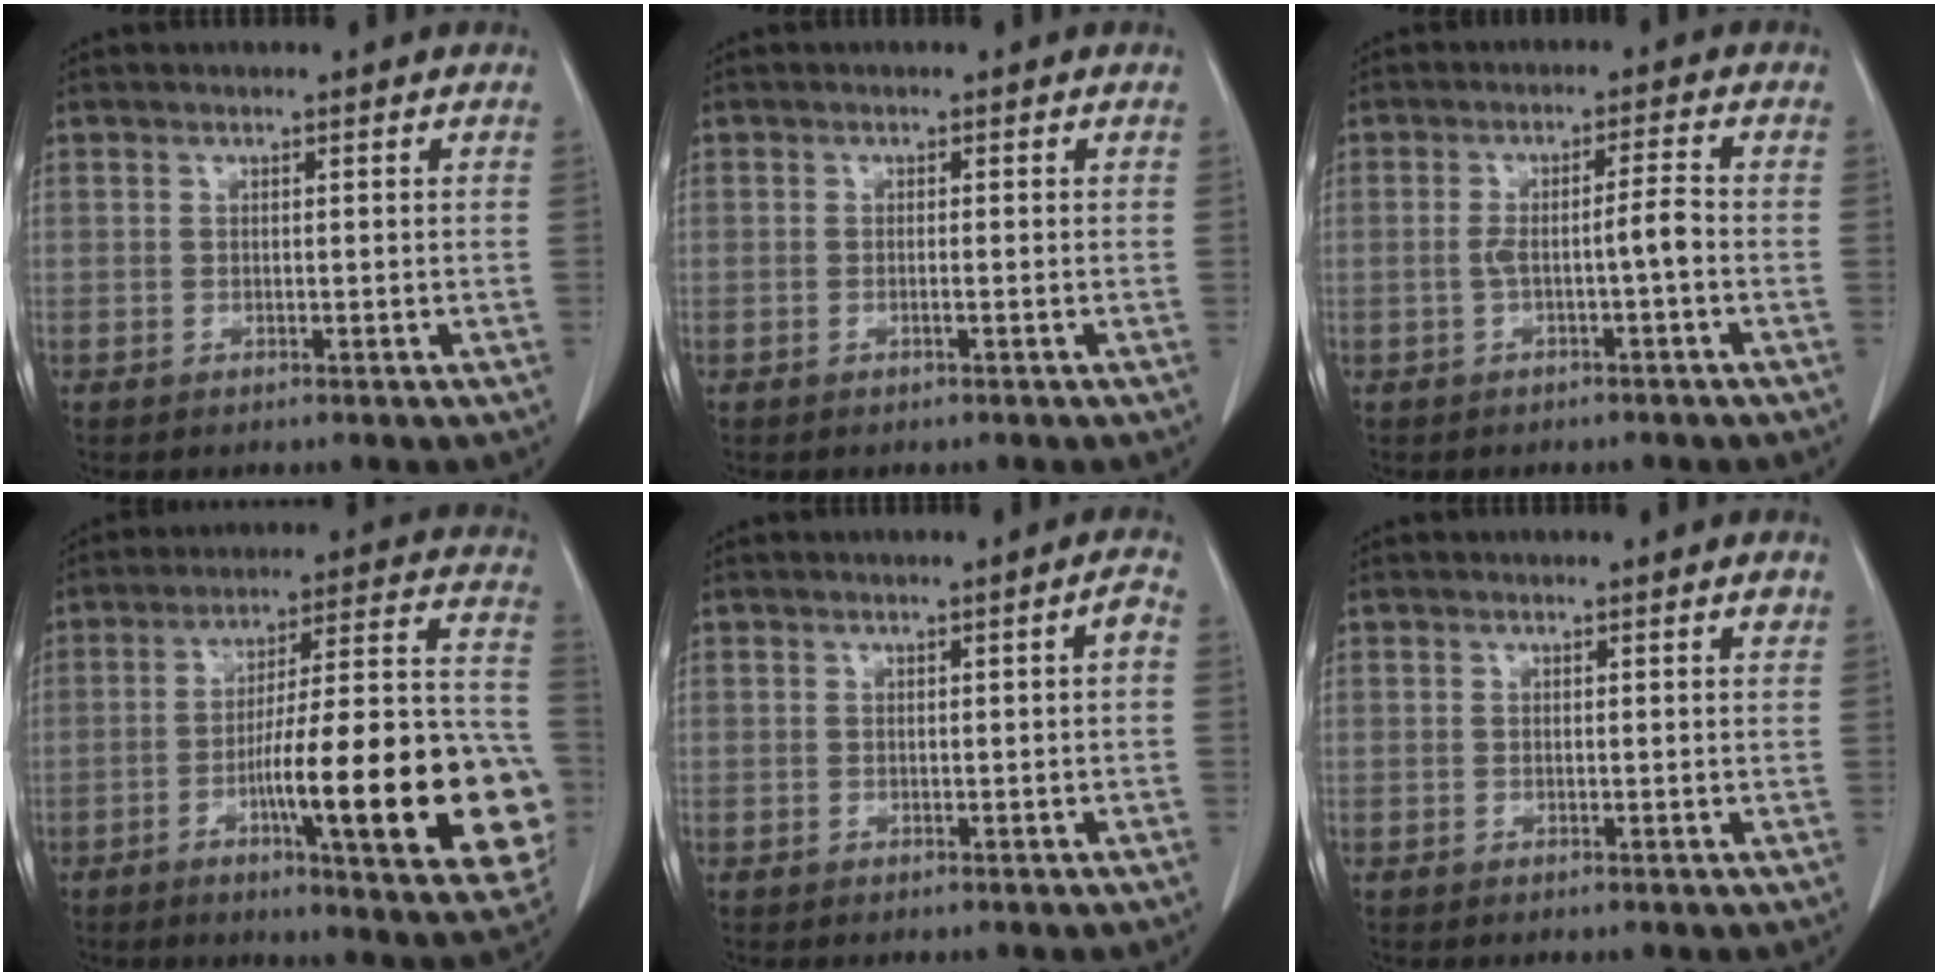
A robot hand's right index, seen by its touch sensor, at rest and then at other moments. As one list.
[{"total": 0.6, "force": [-0.2, -0.1, 0.6], "torque": [-0.011, 0.001, -0.004]}, {"total": 3.9, "force": [-1.0, -0.1, 3.8], "torque": [-0.066, 0.012, -0.013]}, {"total": 25.4, "force": [-7.0, 3.4, 24.2], "torque": [-0.261, 0.016, -0.091]}, {"total": 1.3, "force": [0.0, 0.0, 1.3], "torque": [-0.016, 0.003, 0.001]}, {"total": 0.6, "force": [0.4, 0.0, 0.5], "torque": [-0.006, 0.000, 0.003]}]